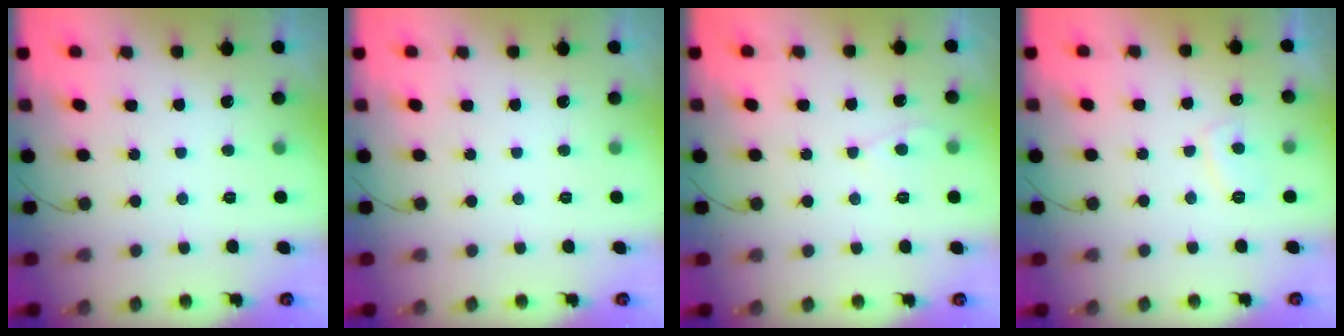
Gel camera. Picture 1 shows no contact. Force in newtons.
{"total": 0.0}
{"total": 2.9, "press": 2.9, "slide": 0.3}
{"total": 3.6, "press": 3.5, "slide": 0.6}